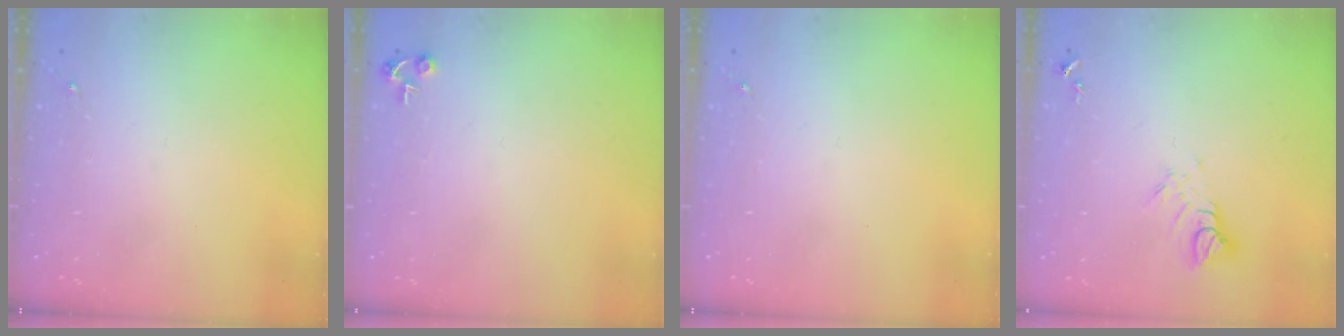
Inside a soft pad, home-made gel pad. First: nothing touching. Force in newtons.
{"total": 4.7, "press": 4.7, "slide": 0.2}
{"total": 0.0}
{"total": 6.6, "press": 6.6, "slide": 0.5}